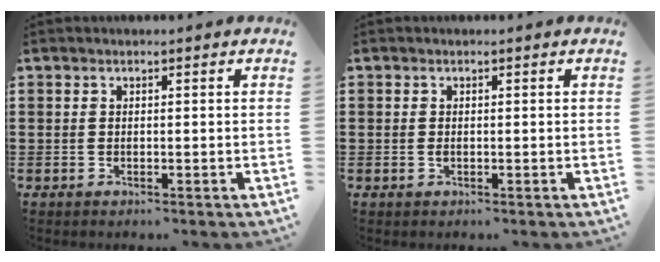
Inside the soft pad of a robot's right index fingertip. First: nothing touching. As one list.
[{"total": 0.6, "force": [-0.2, 0.4, 0.4], "torque": [-0.008, 0.001, -0.004]}]